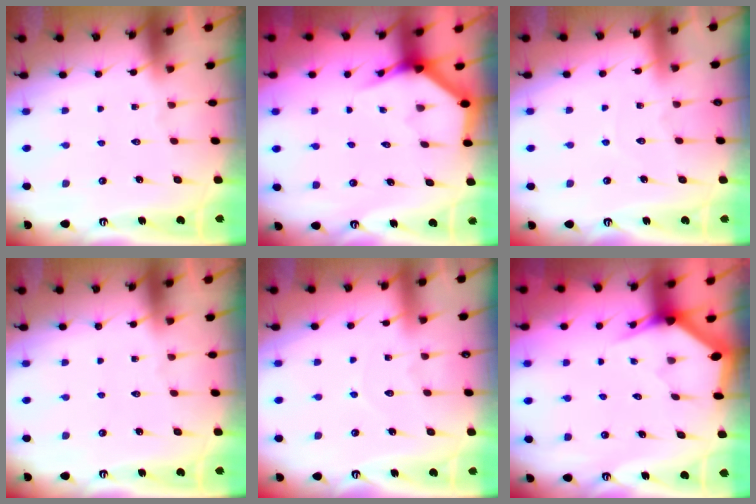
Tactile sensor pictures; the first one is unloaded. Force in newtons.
{"total": 4.0, "press": 4.0, "slide": 0.2}
{"total": 3.0, "press": 2.9, "slide": 0.4}
{"total": 0.0}
{"total": 2.8, "press": 2.8, "slide": 0.3}
{"total": 3.0, "press": 3.0, "slide": 0.1}